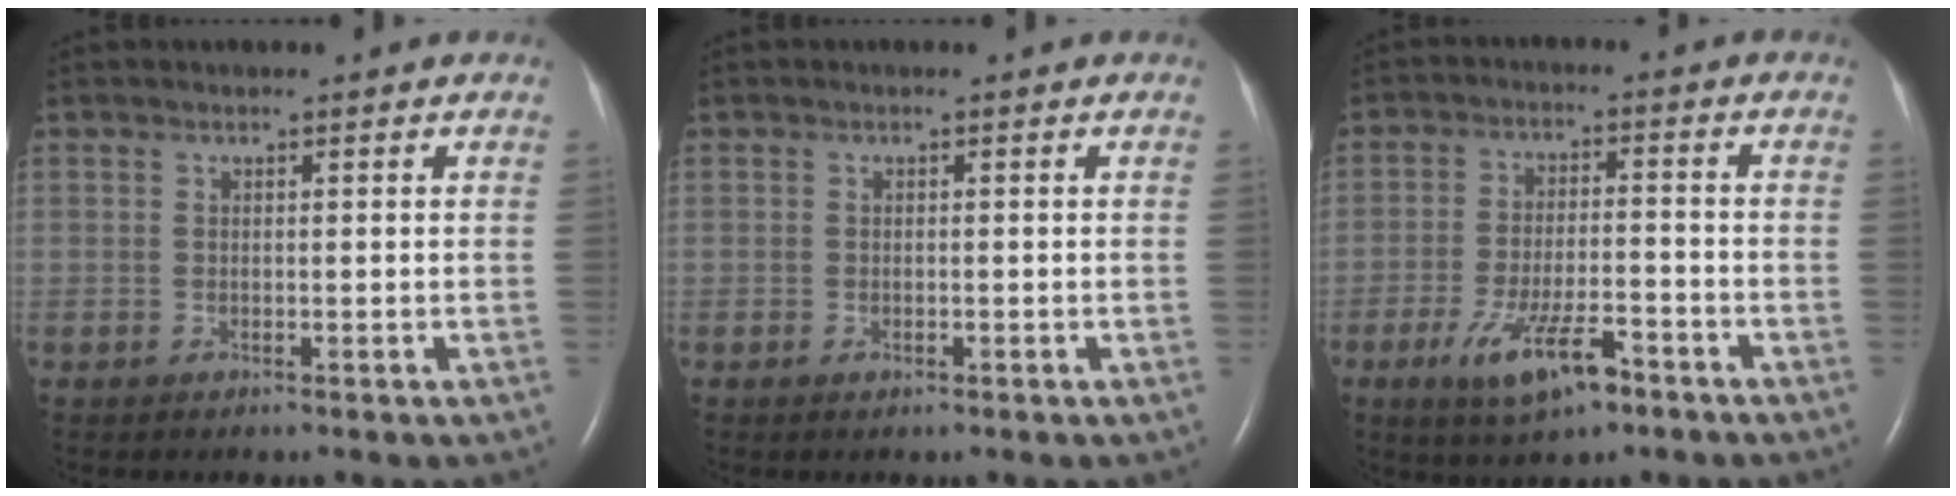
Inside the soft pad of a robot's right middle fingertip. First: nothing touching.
{"total": 0.6, "force": [-0.4, 0.3, 0.4], "torque": [-0.009, 0.000, -0.003]}
{"total": 8.9, "force": [-5.2, 2.4, 6.9], "torque": [-0.133, -0.012, -0.086]}